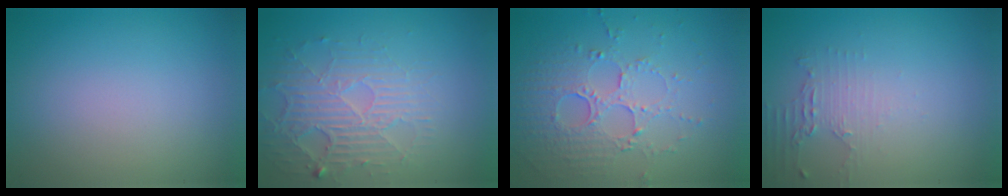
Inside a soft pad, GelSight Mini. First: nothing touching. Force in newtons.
{"total": 3.9, "press": 3.5, "slide": 1.6}
{"total": 5.3, "press": 3.7, "slide": 3.9}
{"total": 1.9, "press": 1.3, "slide": 1.4}